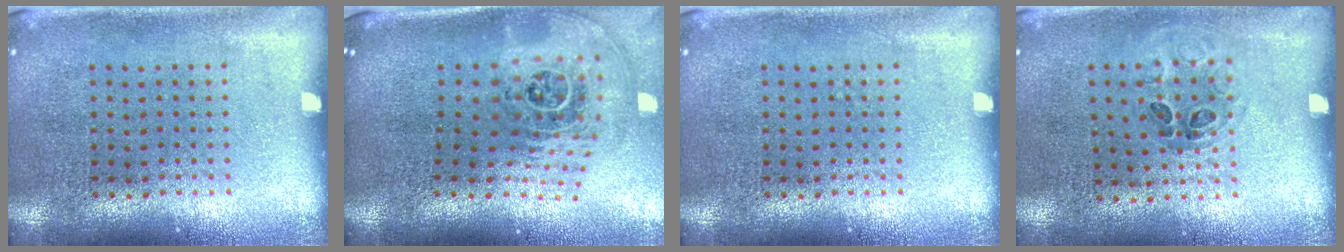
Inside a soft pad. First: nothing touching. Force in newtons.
{"total": 2.7, "press": 1.8, "slide": 2.0}
{"total": 0.0}
{"total": 1.1, "press": 0.7, "slide": 0.8}